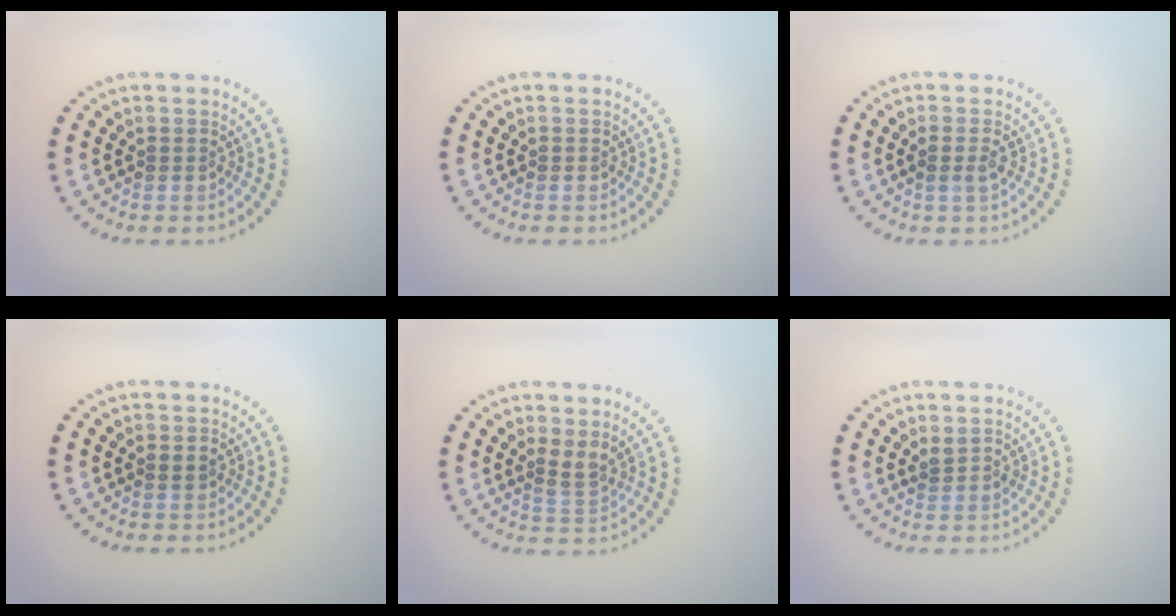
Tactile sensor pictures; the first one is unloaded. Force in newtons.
{"total": 0.0}
{"total": 1.2, "press": 1.0, "slide": 0.7}
{"total": 0.8, "press": 0.7, "slide": 0.3}
{"total": 1.9, "press": 1.2, "slide": 1.5}
{"total": 1.1, "press": 0.8, "slide": 0.7}